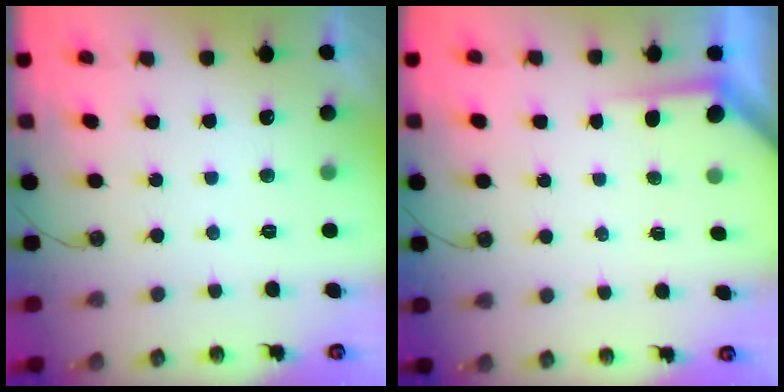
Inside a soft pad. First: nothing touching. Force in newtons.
{"total": 2.2, "press": 2.2, "slide": 0.3}